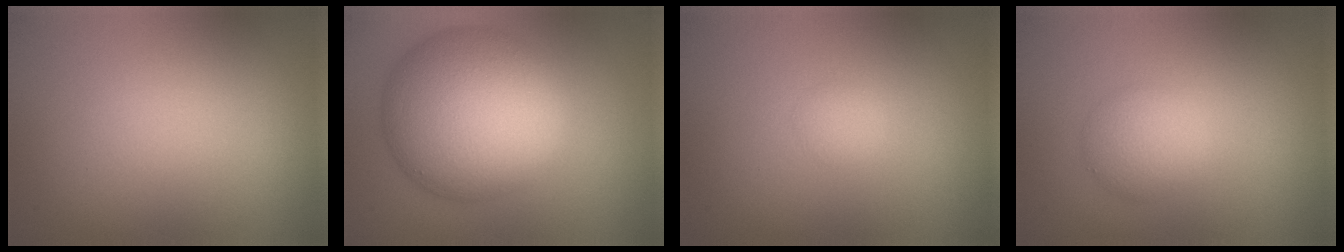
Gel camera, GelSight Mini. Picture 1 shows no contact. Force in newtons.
{"total": 12.6, "press": 12.5, "slide": 0.4}
{"total": 1.0, "press": 1.0, "slide": 0.1}
{"total": 2.6, "press": 2.6, "slide": 0.1}